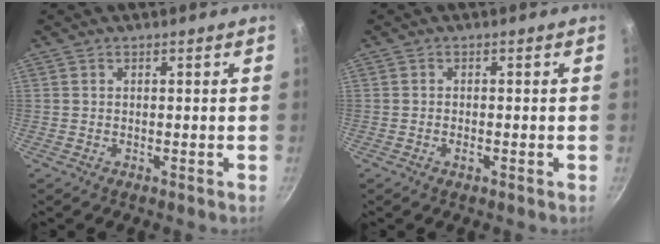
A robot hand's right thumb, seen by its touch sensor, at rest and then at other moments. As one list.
[{"total": 1.1, "force": [-0.5, 0.4, 0.9], "torque": [-0.021, 0.003, -0.012]}]